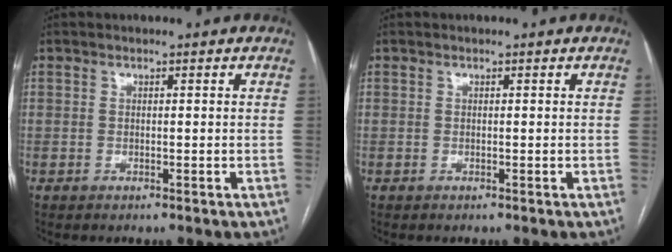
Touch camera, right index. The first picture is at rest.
{"total": 0.0}